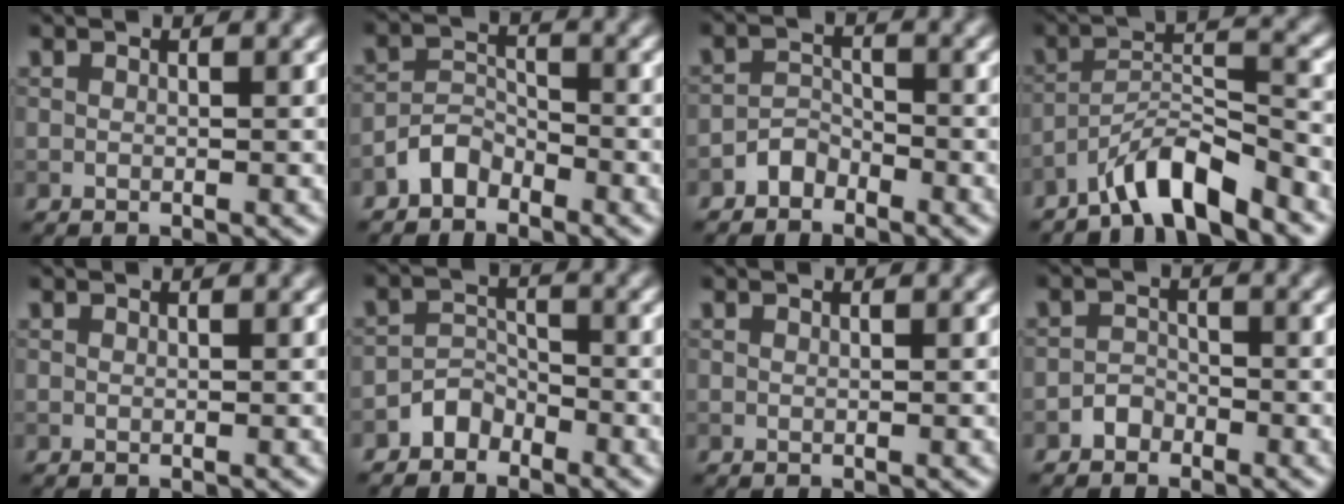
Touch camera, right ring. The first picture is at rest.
{"total": 2.5, "force": [-2.1, 1.2, 0.8], "torque": [-0.010, 0.014, -0.044]}
{"total": 2.0, "force": [-1.6, 1.0, 0.5], "torque": [-0.005, 0.013, -0.033]}
{"total": 6.1, "force": [-4.8, 0.8, 3.6], "torque": [-0.057, 0.011, -0.091]}
{"total": 0.0}
{"total": 2.3, "force": [-1.8, 1.3, 0.4], "torque": [-0.001, 0.014, -0.037]}
{"total": 0.0}
{"total": 1.5, "force": [-1.1, 0.9, 0.2], "torque": [-0.001, 0.010, -0.021]}